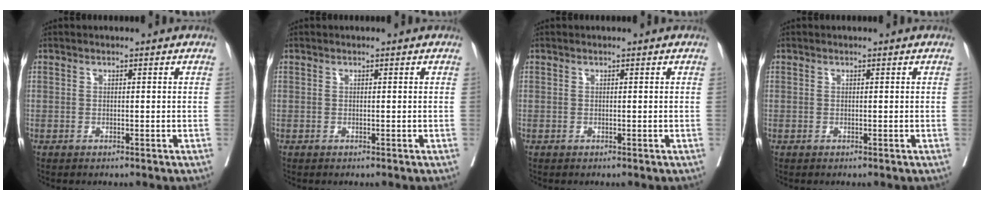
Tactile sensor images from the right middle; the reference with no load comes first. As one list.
[{"total": 0.0}, {"total": 0.0}, {"total": 0.0}]